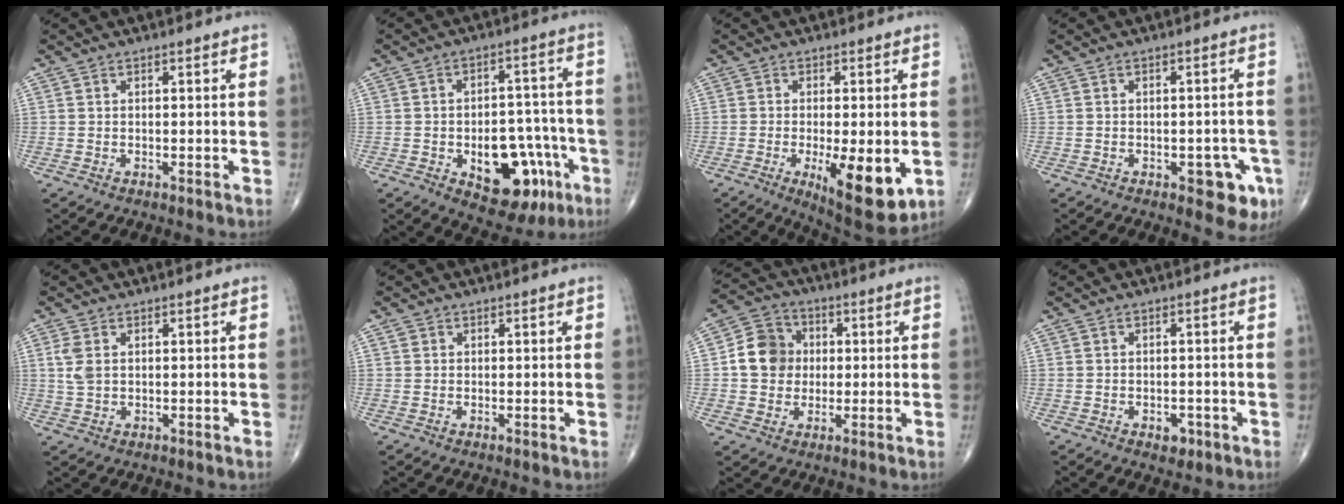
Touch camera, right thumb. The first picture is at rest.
{"total": 16.0, "force": [-6.2, 9.1, 11.6], "torque": [-0.116, 0.045, -0.073]}
{"total": 12.5, "force": [-3.3, 4.2, 11.3], "torque": [-0.161, -0.024, -0.039]}
{"total": 6.5, "force": [-2.7, 3.2, 4.9], "torque": [-0.033, 0.008, -0.029]}
{"total": 3.5, "force": [0.8, 2.1, 2.6], "torque": [-0.065, 0.002, 0.020]}
{"total": 0.8, "force": [0.3, 0.7, 0.1], "torque": [0.004, 0.000, 0.003]}
{"total": 9.4, "force": [0.5, 8.3, 4.3], "torque": [-0.052, 0.014, -0.002]}
{"total": 2.4, "force": [-1.1, 1.6, 1.4], "torque": [-0.010, 0.002, -0.011]}